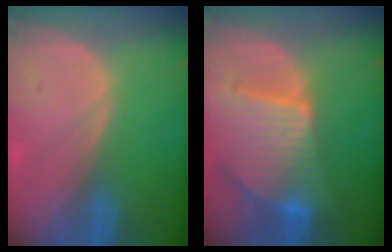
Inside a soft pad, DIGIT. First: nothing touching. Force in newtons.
{"total": 9.4, "press": 8.2, "slide": 4.7}